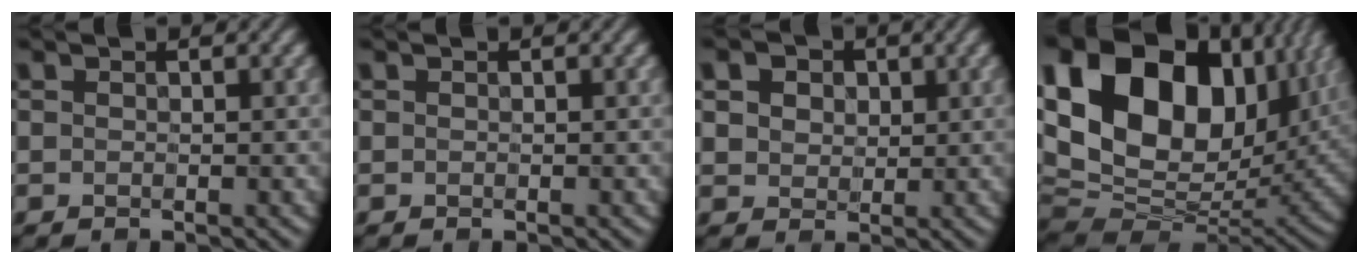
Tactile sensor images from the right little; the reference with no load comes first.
{"total": 0.0}
{"total": 5.9, "force": [2.7, 4.3, 3.0], "torque": [-0.084, 0.012, 0.038]}
{"total": 20.5, "force": [7.0, 13.1, 14.1], "torque": [-0.279, 0.046, 0.121]}